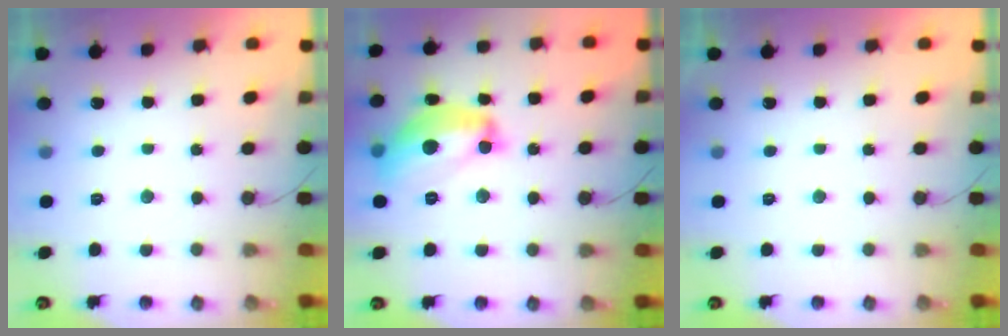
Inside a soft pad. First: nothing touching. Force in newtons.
{"total": 15.9, "press": 15.8, "slide": 1.2}
{"total": 0.0}